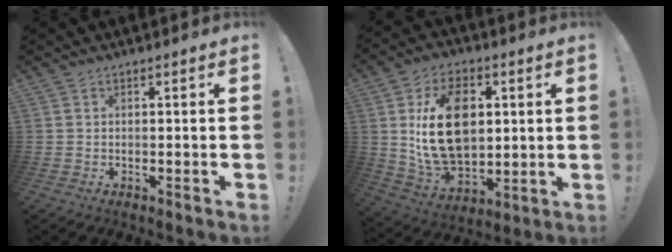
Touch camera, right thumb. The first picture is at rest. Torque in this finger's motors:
{"motor_torque": [0.63, 0.75, 0.60, 0.19, 0.22]}